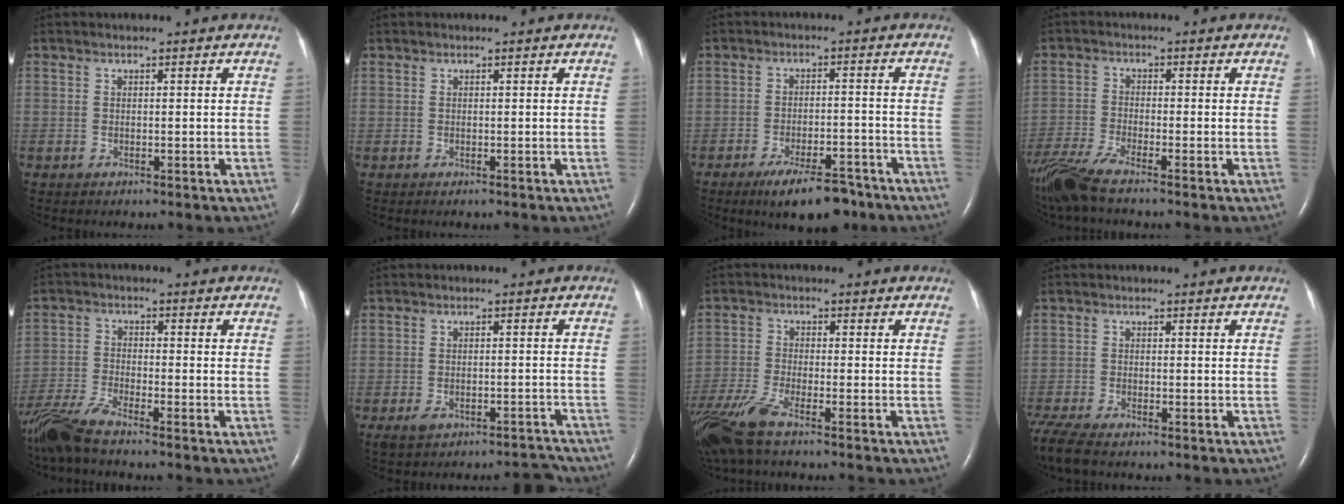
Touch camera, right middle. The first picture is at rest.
{"total": 0.0}
{"total": 9.3, "force": [-7.0, 2.8, 5.5], "torque": [-0.086, -0.007, -0.110]}
{"total": 7.9, "force": [-6.6, 0.0, 4.4], "torque": [-0.095, -0.025, -0.126]}
{"total": 7.7, "force": [-6.6, -0.1, 3.9], "torque": [-0.086, -0.027, -0.130]}
{"total": 5.1, "force": [-4.6, 1.4, 1.6], "torque": [-0.021, 0.008, -0.070]}
{"total": 9.4, "force": [-7.3, 1.0, 5.9], "torque": [-0.126, -0.024, -0.138]}
{"total": 6.8, "force": [-5.7, 1.3, 3.6], "torque": [-0.077, -0.018, -0.105]}